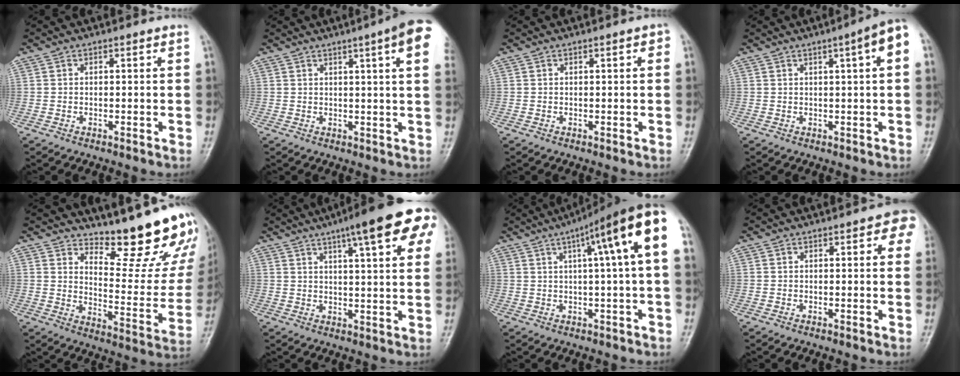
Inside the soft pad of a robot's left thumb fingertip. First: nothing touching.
{"total": 11.3, "force": [5.5, 0.9, 9.8], "torque": [-0.119, -0.005, 0.055]}
{"total": 1.1, "force": [0.3, 0.3, 1.0], "torque": [-0.014, 0.002, 0.002]}
{"total": 5.8, "force": [1.7, 0.5, 5.5], "torque": [-0.077, 0.013, 0.020]}
{"total": 18.4, "force": [16.0, 4.3, 8.0], "torque": [-0.065, -0.160, 0.206]}
{"total": 17.3, "force": [9.3, 3.7, 14.1], "torque": [-0.177, -0.001, 0.114]}
{"total": 13.9, "force": [4.2, 1.4, 13.2], "torque": [-0.192, 0.027, 0.055]}
{"total": 4.2, "force": [1.5, 1.9, 3.4], "torque": [-0.018, 0.001, 0.008]}